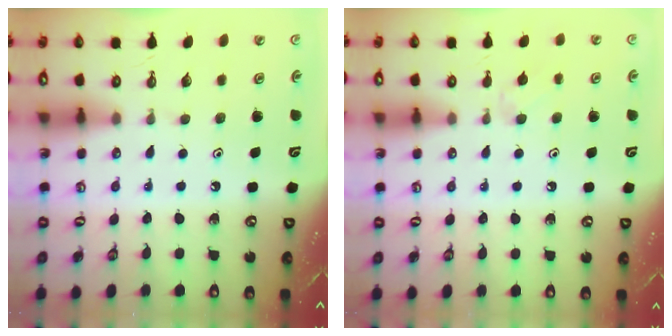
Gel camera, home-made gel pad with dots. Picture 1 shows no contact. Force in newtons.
{"total": 3.5, "press": 3.4, "slide": 0.5}